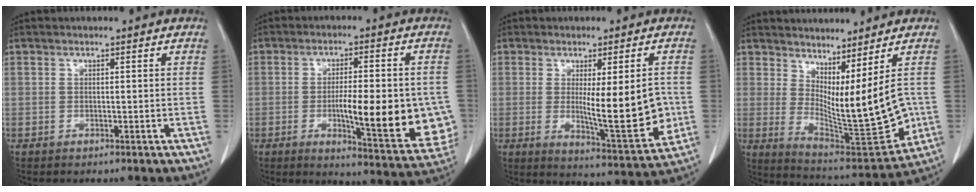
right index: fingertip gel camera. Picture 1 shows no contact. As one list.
[{"total": 16.7, "force": [-2.8, 3.7, 16.0], "torque": [-0.166, -0.005, -0.025]}, {"total": 12.7, "force": [-0.4, 2.2, 12.5], "torque": [-0.170, -0.023, 0.006]}, {"total": 13.9, "force": [2.0, 2.1, 13.6], "torque": [-0.209, -0.033, 0.050]}]